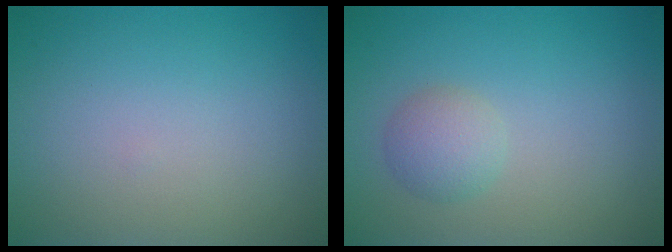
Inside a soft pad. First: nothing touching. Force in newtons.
{"total": 2.2, "press": 2.2, "slide": 0.1}